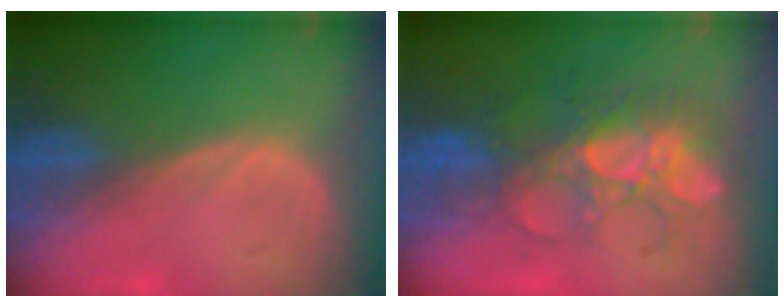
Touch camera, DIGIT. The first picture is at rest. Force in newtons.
{"total": 8.6, "press": 8.3, "slide": 2.2}